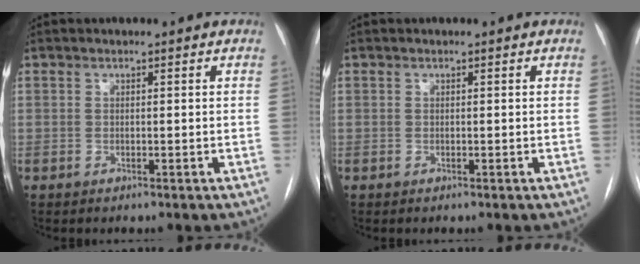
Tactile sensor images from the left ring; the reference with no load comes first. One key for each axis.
{"total": 0.0}